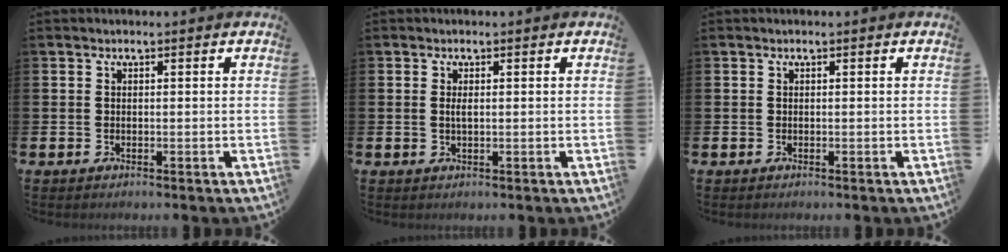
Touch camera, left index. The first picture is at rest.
{"total": 1.1, "force": [0.2, 0.4, 1.0], "torque": [-0.020, 0.003, 0.003]}
{"total": 0.0}